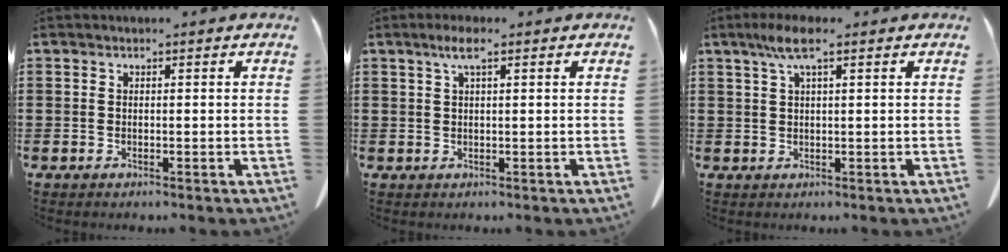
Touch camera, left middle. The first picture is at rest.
{"total": 3.3, "force": [1.6, 0.6, 2.8], "torque": [-0.060, 0.006, 0.027]}
{"total": 3.9, "force": [1.8, 0.7, 3.3], "torque": [-0.070, 0.006, 0.030]}